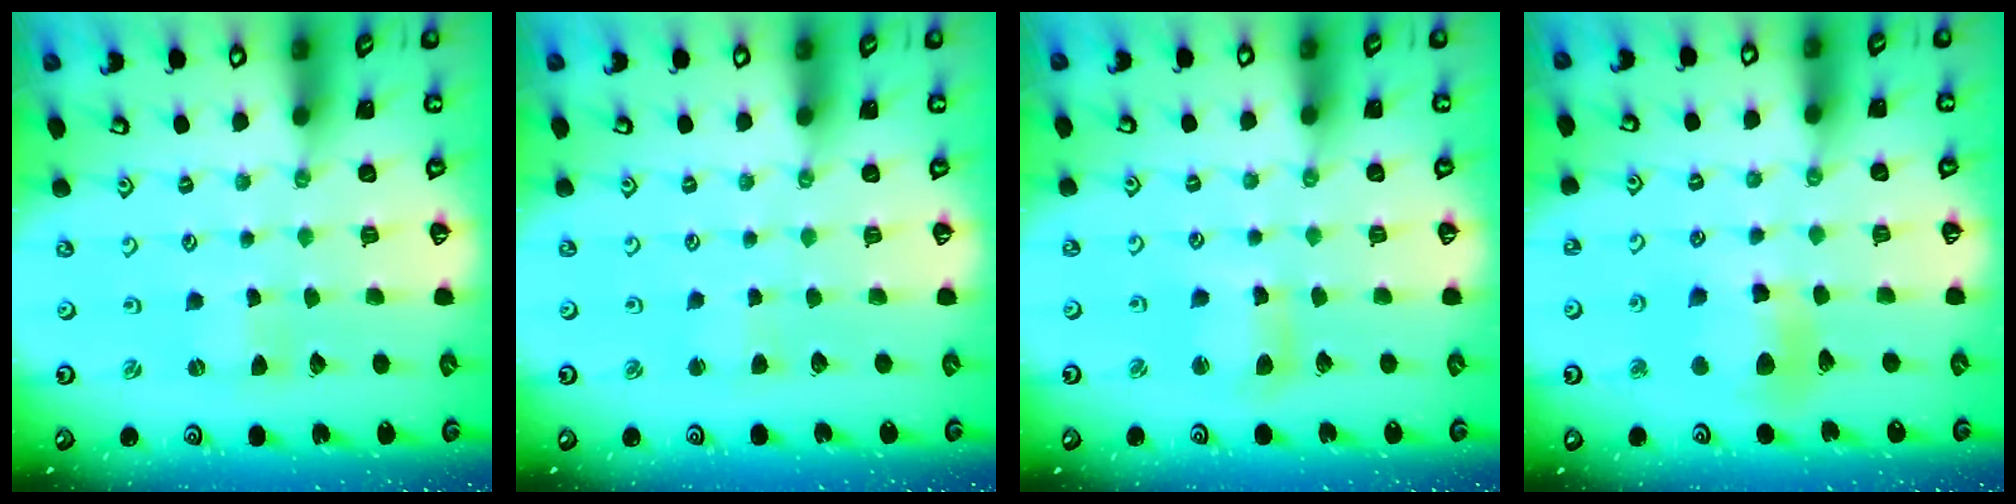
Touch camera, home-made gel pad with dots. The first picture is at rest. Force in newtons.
{"total": 1.9, "press": 1.9, "slide": 0.3}
{"total": 5.7, "press": 5.6, "slide": 0.8}
{"total": 8.9, "press": 8.9, "slide": 1.1}